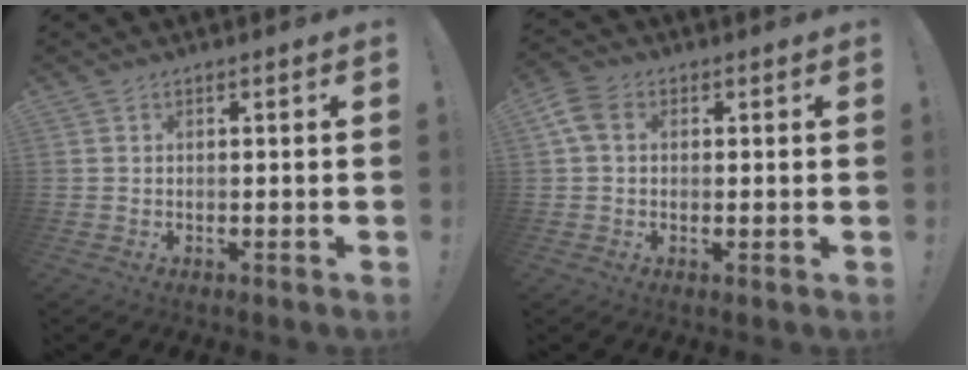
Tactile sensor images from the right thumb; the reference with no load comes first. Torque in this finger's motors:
{"motor_torque": [0.58, 0.57, 0.20, 0.37, 0.08]}